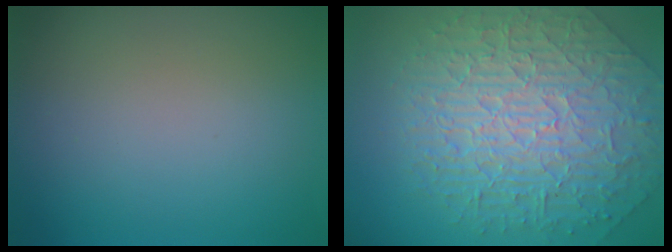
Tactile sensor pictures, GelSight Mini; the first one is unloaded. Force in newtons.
{"total": 8.8, "press": 6.6, "slide": 5.8}